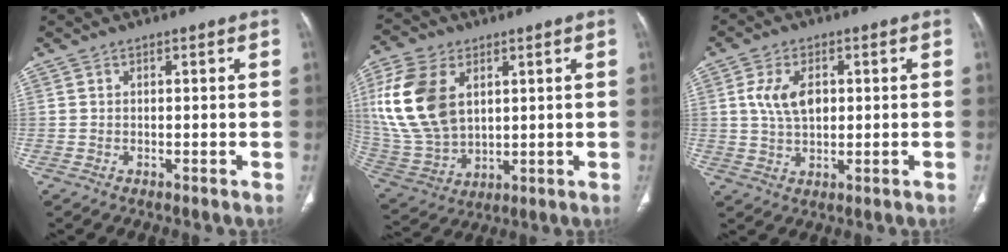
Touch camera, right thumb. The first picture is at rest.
{"total": 18.5, "force": [5.1, 12.1, 13.0], "torque": [-0.271, -0.015, 0.113]}
{"total": 7.0, "force": [1.2, 4.1, 5.6], "torque": [-0.105, 0.001, 0.023]}